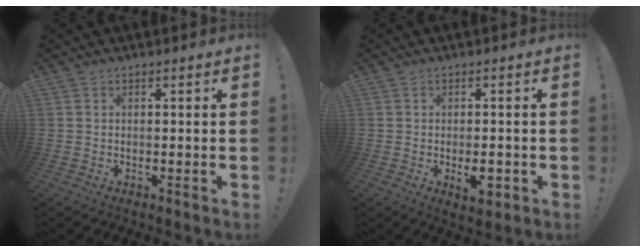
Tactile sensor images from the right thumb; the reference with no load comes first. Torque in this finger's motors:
{"motor_torque": [-0.01, 0.01, 0.50, -0.56, 0.21]}